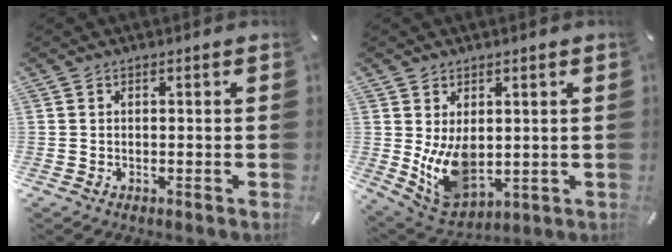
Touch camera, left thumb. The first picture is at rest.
{"total": 10.8, "force": [1.0, 7.4, 7.8], "torque": [-0.164, -0.017, 0.025]}